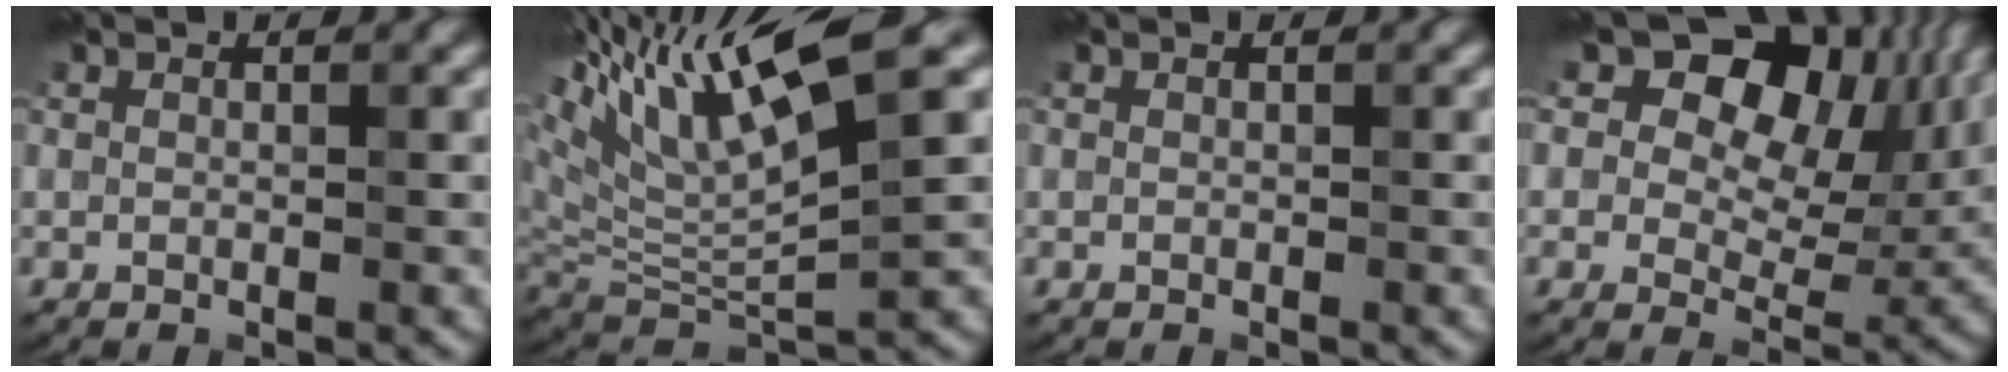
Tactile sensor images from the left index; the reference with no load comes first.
{"total": 10.8, "force": [5.3, 2.2, 9.2], "torque": [-0.211, 0.008, 0.129]}
{"total": 0.0}
{"total": 12.7, "force": [6.2, 8.2, 7.4], "torque": [-0.128, 0.028, 0.115]}